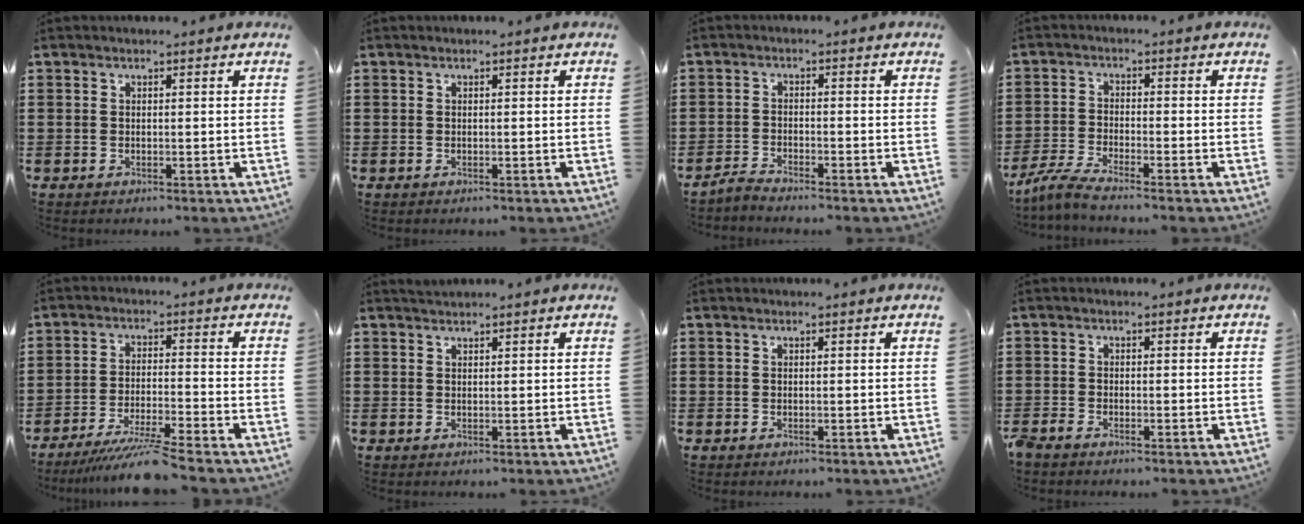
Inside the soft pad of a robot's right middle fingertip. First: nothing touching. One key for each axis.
{"total": 0.0}
{"total": 2.2, "fx": -2.2, "fy": -0.2, "fz": 0.5, "tx": -0.019, "ty": -0.001, "tz": -0.045}
{"total": 3.8, "fx": -3.4, "fy": -0.4, "fz": 1.6, "tx": -0.050, "ty": -0.013, "tz": -0.072}
{"total": 7.2, "fx": -6.2, "fy": -0.5, "fz": 3.6, "tx": -0.070, "ty": -0.019, "tz": -0.116}
{"total": 0.9, "fx": 0.9, "fy": 0.1, "fz": 0.1, "tx": -0.003, "ty": 0.001, "tz": 0.017}
{"total": 0.0}
{"total": 1.3, "fx": -1.2, "fy": 0.2, "fz": 0.4, "tx": -0.026, "ty": -0.007, "tz": -0.028}